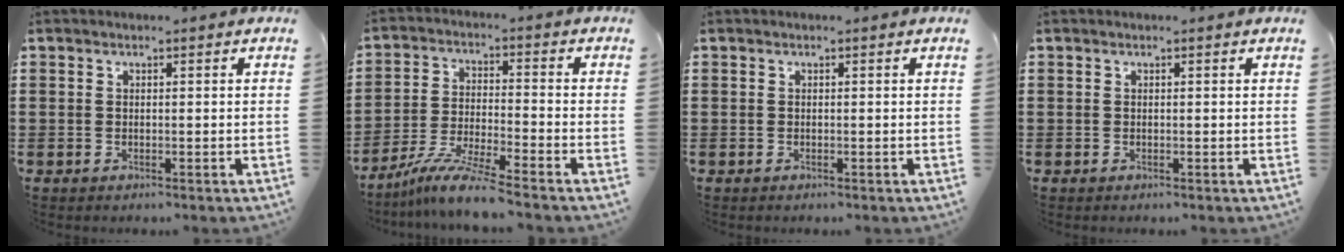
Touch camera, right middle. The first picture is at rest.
{"total": 7.5, "force": [-6.5, -0.2, 3.8], "torque": [-0.083, -0.013, -0.126]}
{"total": 0.0}
{"total": 0.0}